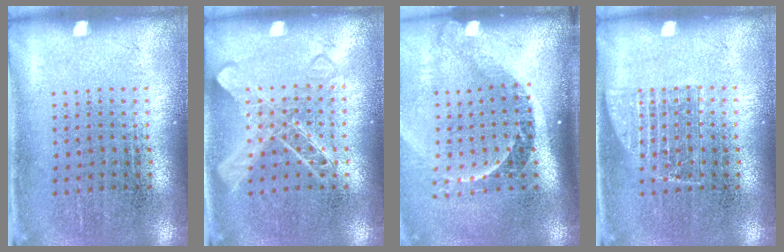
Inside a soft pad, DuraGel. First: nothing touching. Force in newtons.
{"total": 2.5, "press": 2.4, "slide": 0.5}
{"total": 2.3, "press": 1.6, "slide": 1.7}
{"total": 1.6, "press": 1.5, "slide": 0.3}